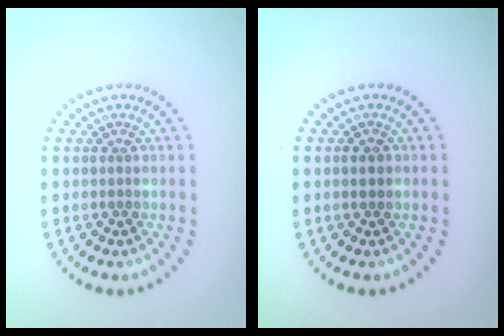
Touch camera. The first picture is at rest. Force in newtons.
{"total": 1.5, "press": 1.5, "slide": 0.1}